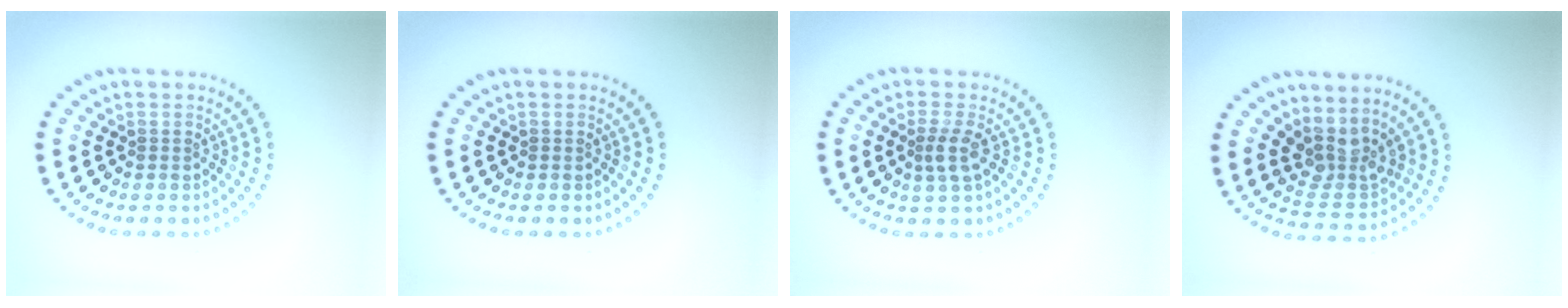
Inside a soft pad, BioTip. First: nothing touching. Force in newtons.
{"total": 0.0}
{"total": 2.1, "press": 1.8, "slide": 1.0}
{"total": 3.6, "press": 2.7, "slide": 2.3}